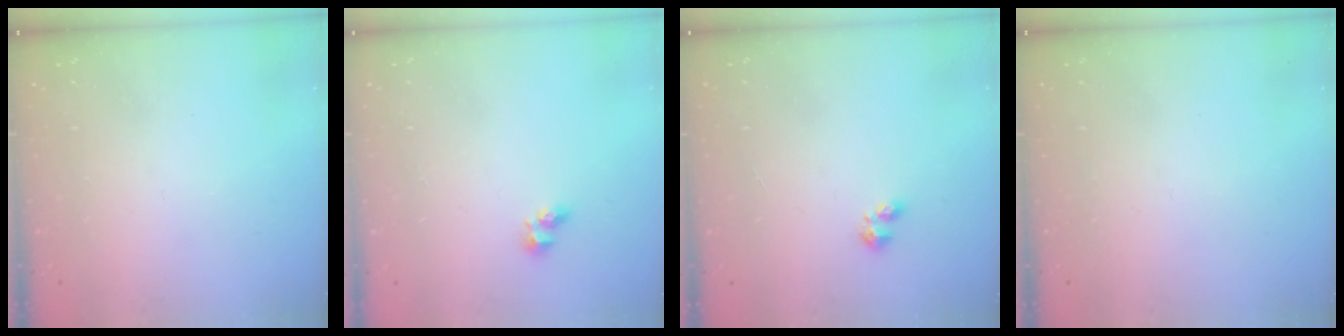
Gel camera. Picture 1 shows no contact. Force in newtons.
{"total": 2.7, "press": 2.5, "slide": 1.0}
{"total": 2.4, "press": 2.3, "slide": 0.6}
{"total": 0.0}